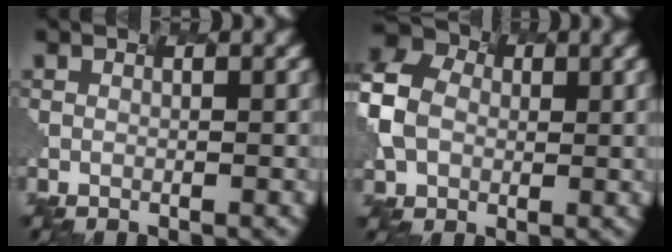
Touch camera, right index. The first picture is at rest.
{"total": 5.8, "force": [-0.5, 4.7, 3.3], "torque": [-0.123, 0.010, 0.001]}